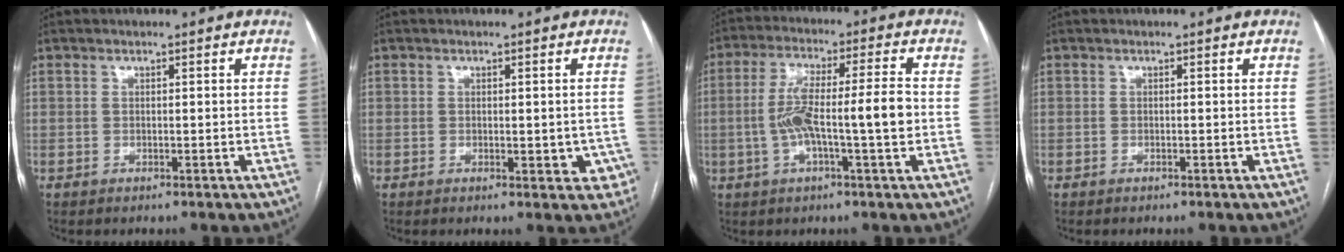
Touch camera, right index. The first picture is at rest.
{"total": 3.6, "force": [-0.7, 2.3, 2.8], "torque": [-0.011, 0.002, -0.004]}
{"total": 10.4, "force": [-1.3, 0.8, 10.3], "torque": [-0.191, 0.021, -0.027]}
{"total": 0.0}